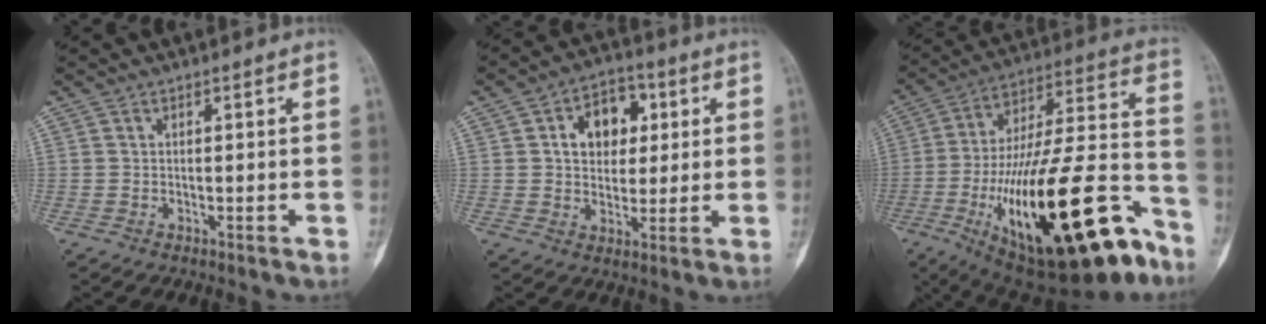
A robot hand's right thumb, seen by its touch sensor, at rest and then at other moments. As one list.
[{"total": 10.2, "force": [2.6, 7.4, 6.6], "torque": [-0.063, 0.005, 0.038]}, {"total": 37.1, "force": [-16.7, 13.0, 30.4], "torque": [-0.461, 0.058, -0.253]}]